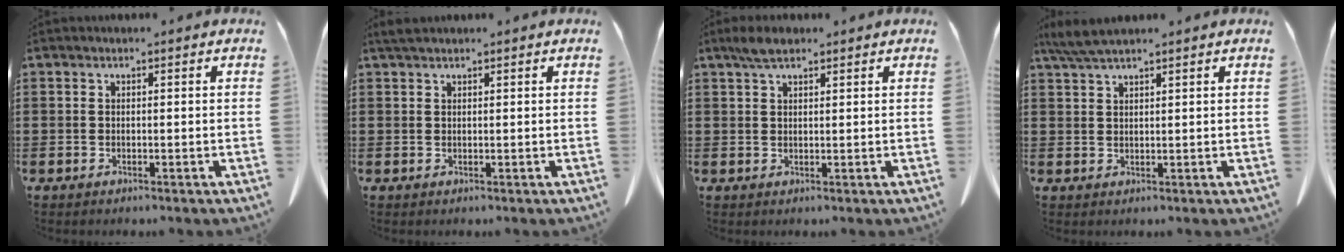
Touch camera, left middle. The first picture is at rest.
{"total": 1.3, "force": [1.1, 0.2, 0.6], "torque": [-0.016, -0.001, 0.022]}
{"total": 2.9, "force": [2.0, 1.0, 1.9], "torque": [-0.043, 0.004, 0.038]}
{"total": 3.6, "force": [2.8, 0.3, 2.1], "torque": [-0.049, -0.003, 0.055]}